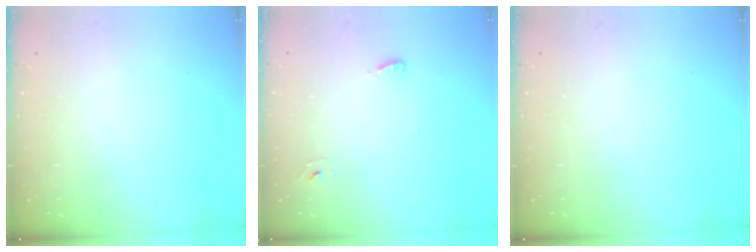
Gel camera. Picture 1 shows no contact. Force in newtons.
{"total": 2.6, "press": 2.5, "slide": 0.6}
{"total": 0.0}